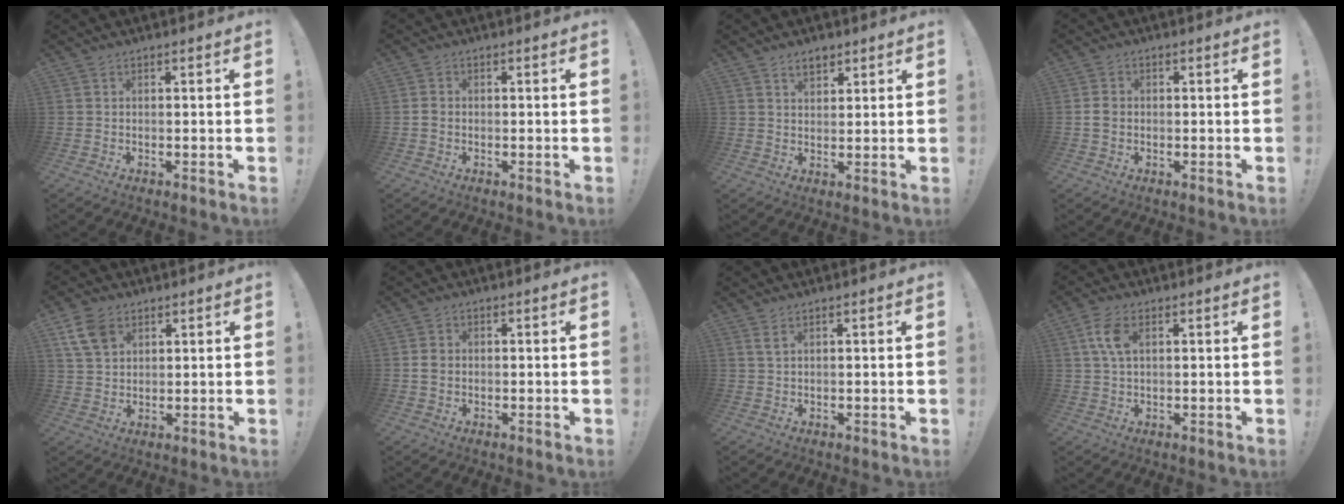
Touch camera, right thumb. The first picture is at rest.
{"total": 1.6, "force": [-0.4, 1.2, 0.9], "torque": [-0.016, 0.006, -0.008]}
{"total": 3.9, "force": [2.8, 2.3, 1.6], "torque": [-0.024, -0.009, 0.050]}
{"total": 2.7, "force": [-0.4, 2.2, 1.6], "torque": [-0.019, 0.005, -0.007]}
{"total": 8.3, "force": [4.3, 5.5, 4.5], "torque": [-0.090, -0.007, 0.086]}
{"total": 2.2, "force": [-0.2, 1.8, 1.4], "torque": [-0.016, 0.003, -0.005]}
{"total": 2.0, "force": [1.1, 0.5, 1.6], "torque": [-0.030, 0.000, 0.019]}
{"total": 6.7, "force": [2.1, 3.6, 5.2], "torque": [-0.114, 0.001, 0.037]}